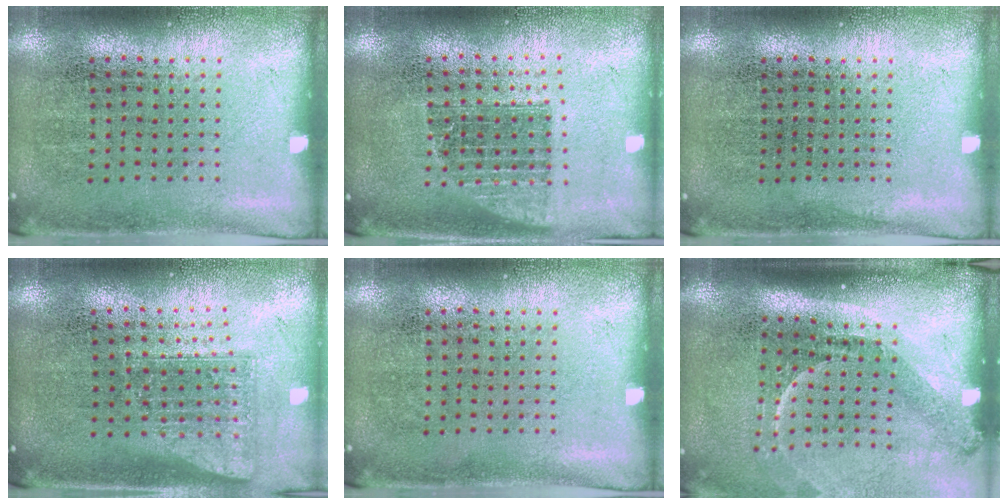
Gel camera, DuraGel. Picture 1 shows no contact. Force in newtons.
{"total": 1.3, "press": 1.1, "slide": 0.7}
{"total": 0.0}
{"total": 1.6, "press": 1.2, "slide": 1.1}
{"total": 0.0}
{"total": 2.2, "press": 1.4, "slide": 1.7}